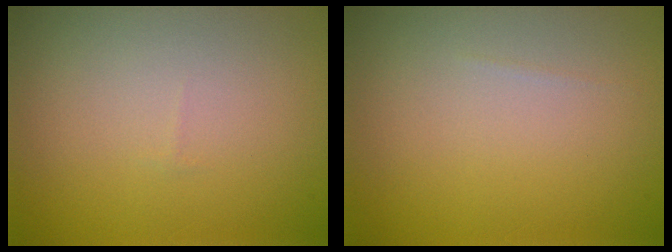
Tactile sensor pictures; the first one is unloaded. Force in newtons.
{"total": 0.0}